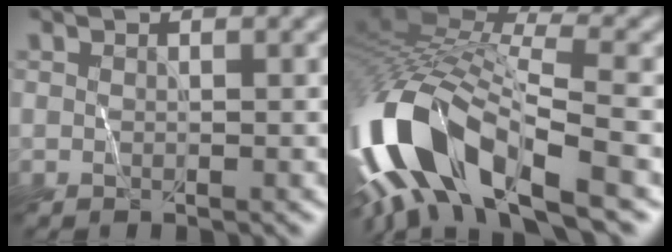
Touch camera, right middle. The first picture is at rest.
{"total": 14.0, "force": [-6.4, 5.4, 11.3], "torque": [-0.240, 0.016, -0.114]}